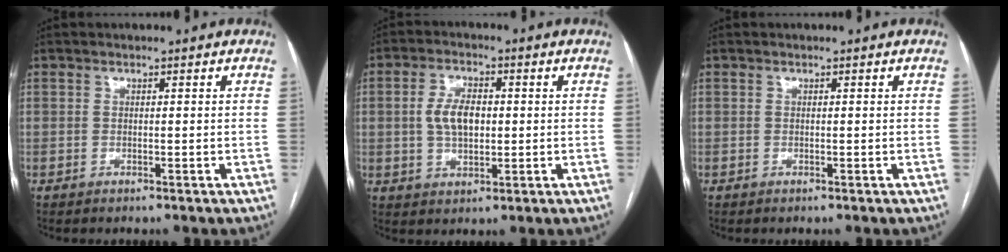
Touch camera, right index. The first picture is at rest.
{"total": 6.2, "force": [0.4, 3.4, 5.2], "torque": [-0.105, 0.012, 0.010]}
{"total": 0.0}